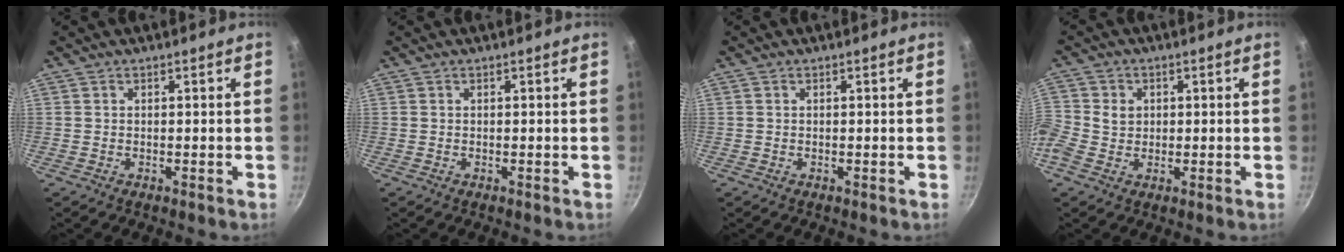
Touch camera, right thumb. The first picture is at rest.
{"total": 0.0}
{"total": 0.0}
{"total": 6.6, "force": [-0.2, 5.8, 3.1], "torque": [-0.071, 0.016, -0.016]}